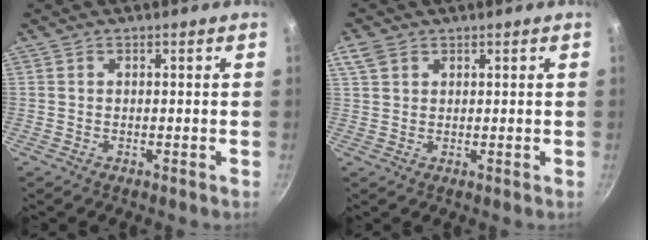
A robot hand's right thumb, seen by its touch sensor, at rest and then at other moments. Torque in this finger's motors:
{"motor_torque": [0.59, 0.97, 0.57, -0.05, 0.20]}